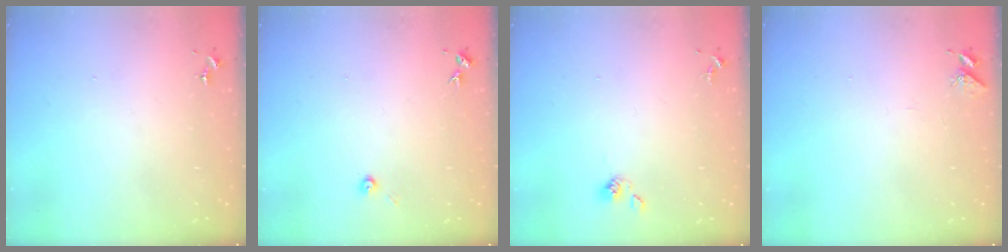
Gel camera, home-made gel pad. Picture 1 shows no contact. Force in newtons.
{"total": 4.3, "press": 4.2, "slide": 0.6}
{"total": 4.4, "press": 3.9, "slide": 2.0}
{"total": 5.0, "press": 5.0, "slide": 0.4}